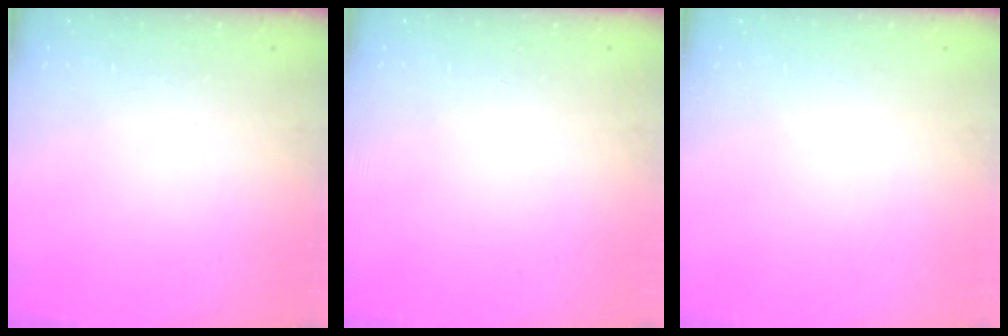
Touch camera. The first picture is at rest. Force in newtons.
{"total": 0.0}
{"total": 0.0}